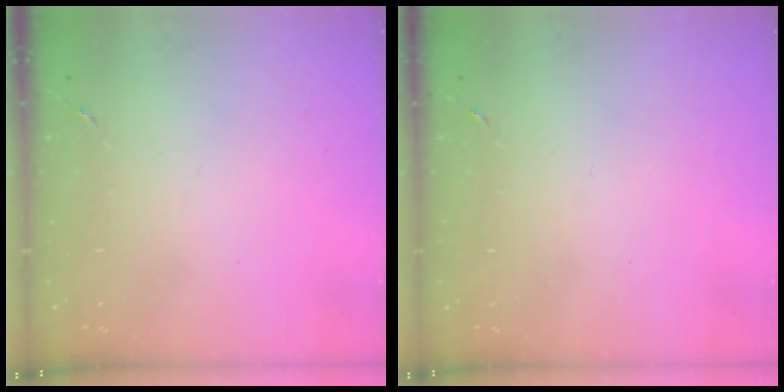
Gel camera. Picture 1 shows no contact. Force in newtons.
{"total": 0.0}